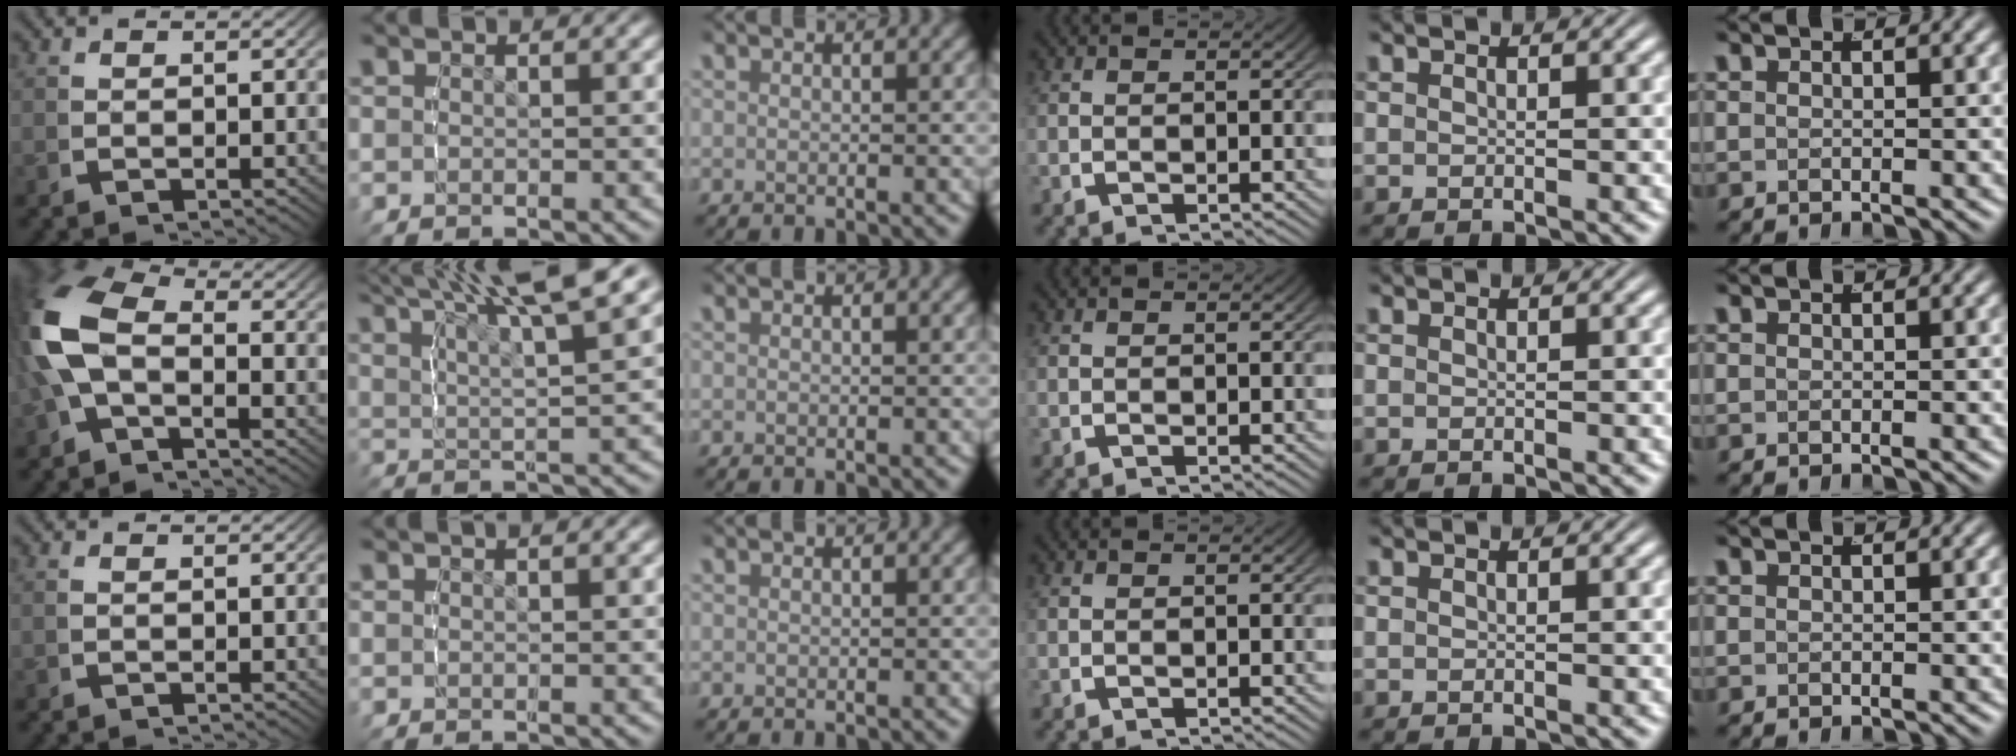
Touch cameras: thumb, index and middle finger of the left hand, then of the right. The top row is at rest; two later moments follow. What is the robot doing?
{"motion": "lift_and_place", "object": "markers"}